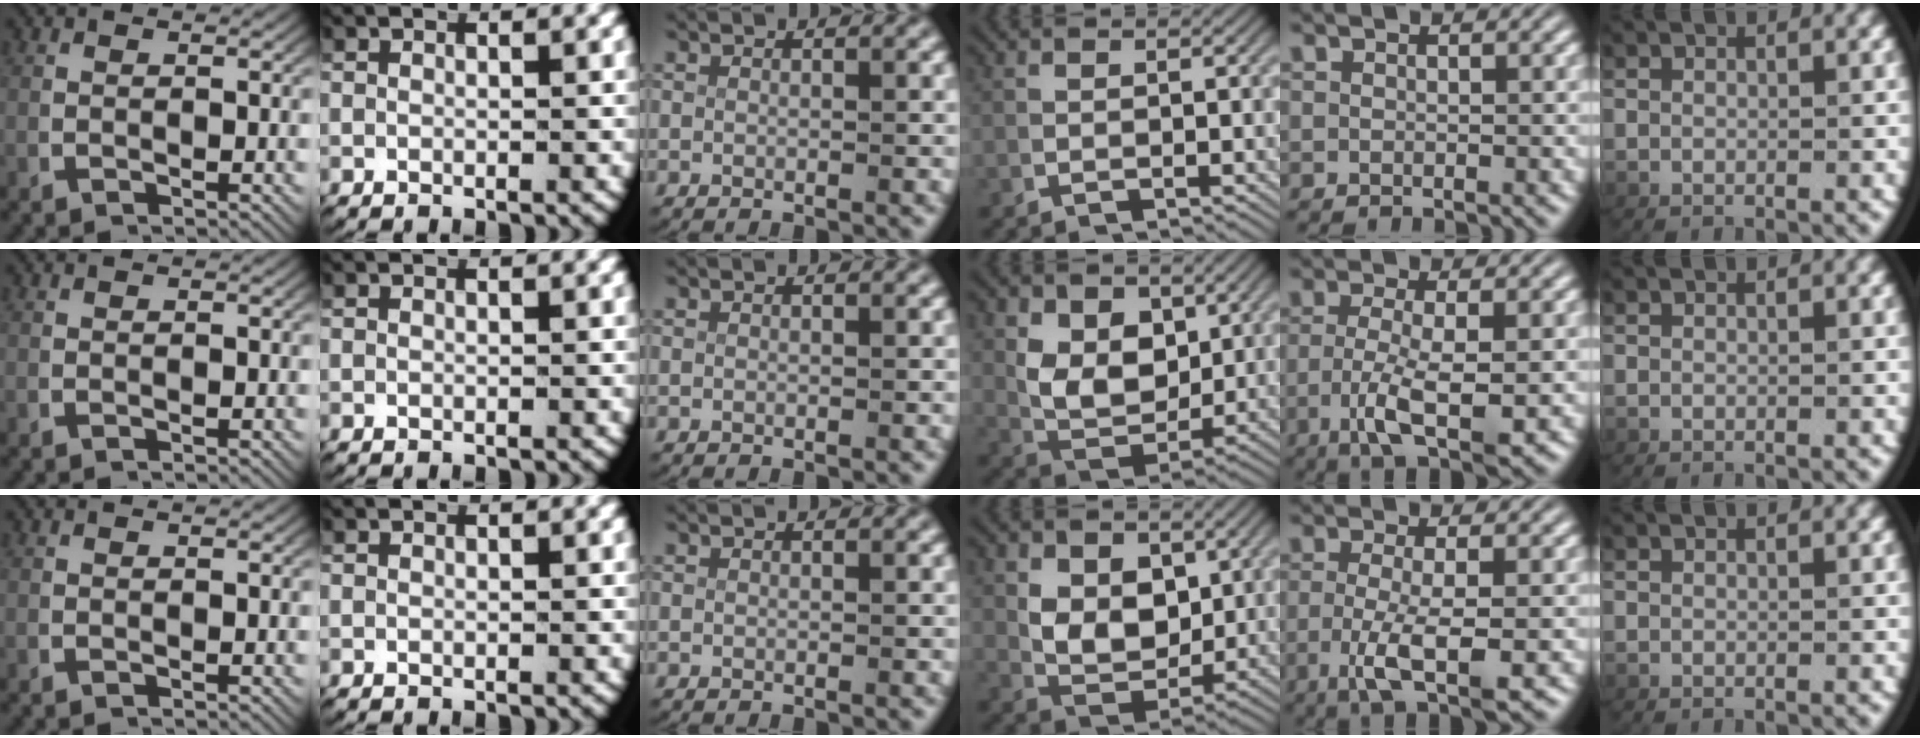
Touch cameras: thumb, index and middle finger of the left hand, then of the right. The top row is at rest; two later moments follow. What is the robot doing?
{"motion": "lift_and_place", "object": "key"}